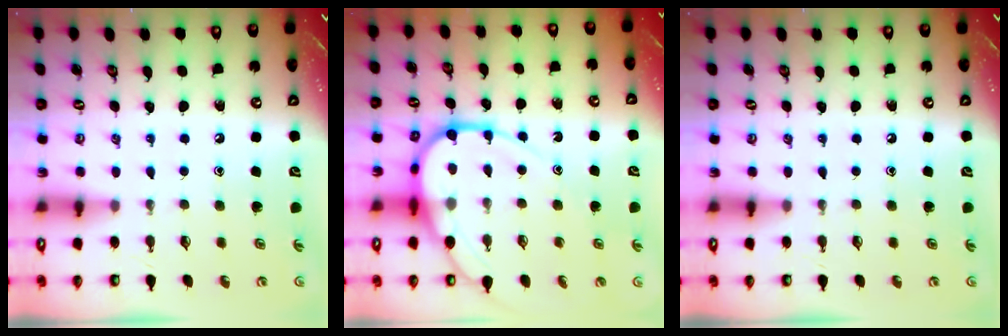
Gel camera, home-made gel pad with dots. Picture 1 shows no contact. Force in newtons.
{"total": 12.5, "press": 12.5, "slide": 1.1}
{"total": 0.0}